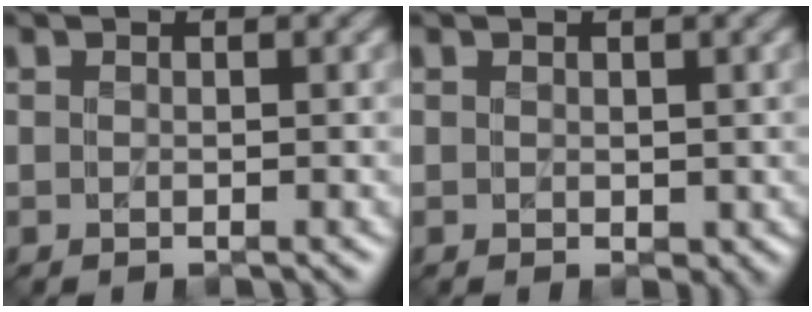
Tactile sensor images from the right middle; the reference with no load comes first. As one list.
[{"total": 1.1, "force": [0.3, 0.8, 0.8], "torque": [-0.012, 0.001, 0.008]}]